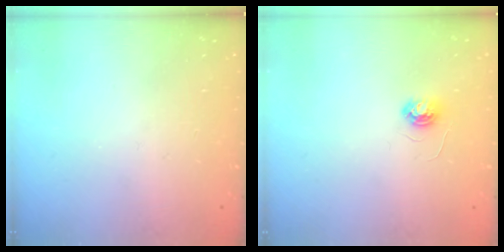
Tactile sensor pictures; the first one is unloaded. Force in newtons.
{"total": 4.0, "press": 4.0, "slide": 0.3}